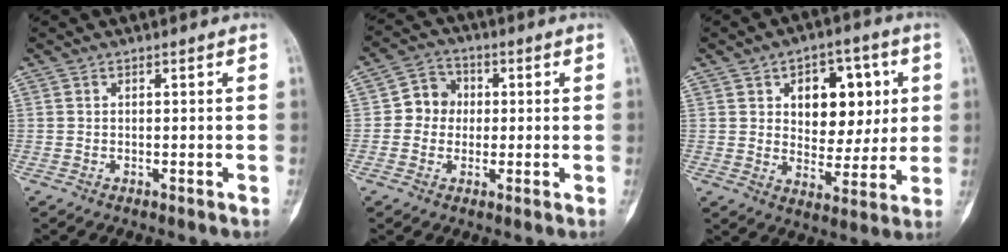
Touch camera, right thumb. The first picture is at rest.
{"total": 6.2, "force": [0.1, 5.8, 2.4], "torque": [-0.006, 0.012, -0.011]}
{"total": 13.8, "force": [3.7, 9.1, 9.7], "torque": [-0.076, -0.007, 0.058]}